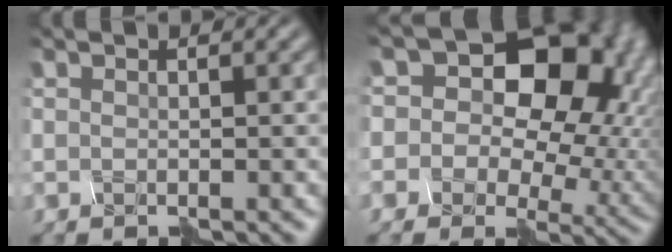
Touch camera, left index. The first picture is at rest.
{"total": 13.7, "force": [3.4, 10.3, 8.3], "torque": [-0.098, 0.034, 0.041]}